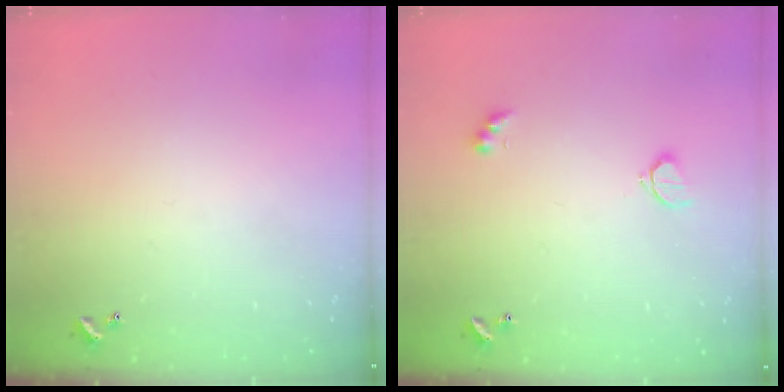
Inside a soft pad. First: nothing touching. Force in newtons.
{"total": 2.6, "press": 2.5, "slide": 0.5}